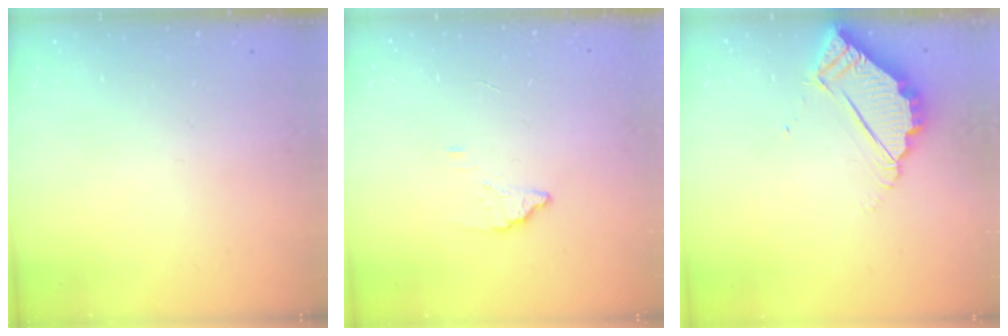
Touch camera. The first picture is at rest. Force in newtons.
{"total": 2.1, "press": 2.1, "slide": 0.1}
{"total": 4.5, "press": 4.5, "slide": 0.3}